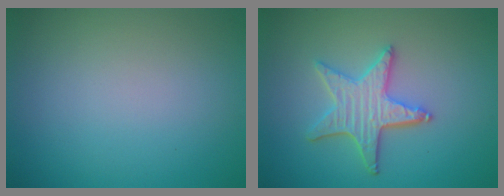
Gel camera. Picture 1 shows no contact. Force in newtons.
{"total": 4.2, "press": 3.8, "slide": 1.7}